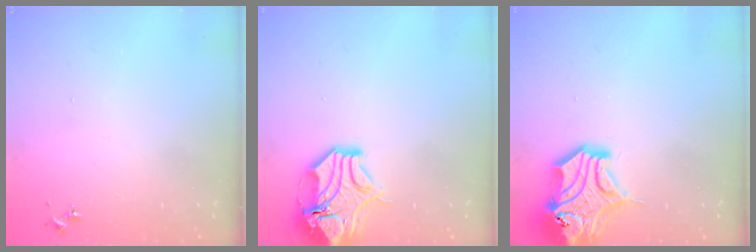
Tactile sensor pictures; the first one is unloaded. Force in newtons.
{"total": 15.1, "press": 14.9, "slide": 2.5}
{"total": 17.2, "press": 17.0, "slide": 2.4}